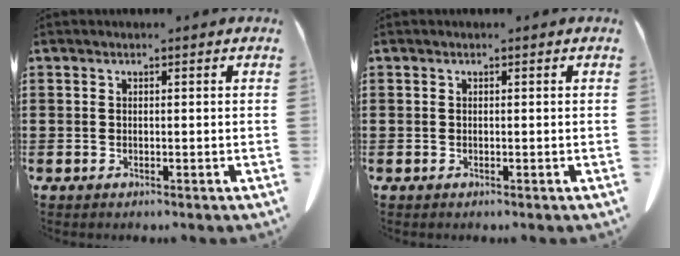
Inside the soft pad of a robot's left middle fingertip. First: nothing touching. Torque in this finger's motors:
{"motor_torque": [0.00, 0.00, -0.02, -0.01]}